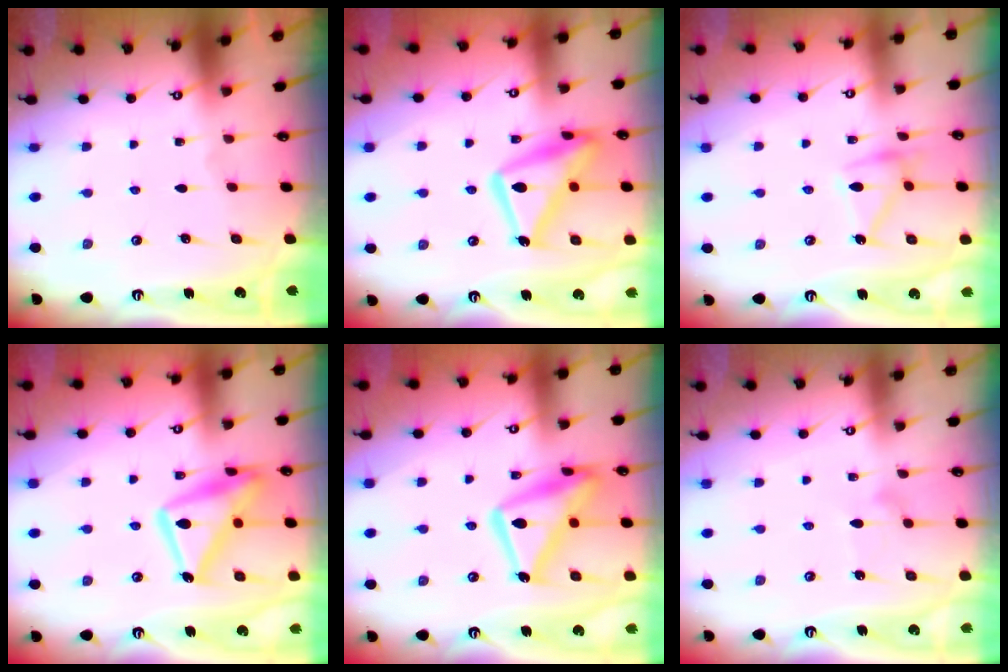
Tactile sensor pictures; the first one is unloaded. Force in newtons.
{"total": 17.0, "press": 17.0, "slide": 1.4}
{"total": 12.7, "press": 12.7, "slide": 0.3}
{"total": 17.9, "press": 17.9, "slide": 1.1}
{"total": 17.0, "press": 17.0, "slide": 1.4}
{"total": 7.7, "press": 7.6, "slide": 0.4}